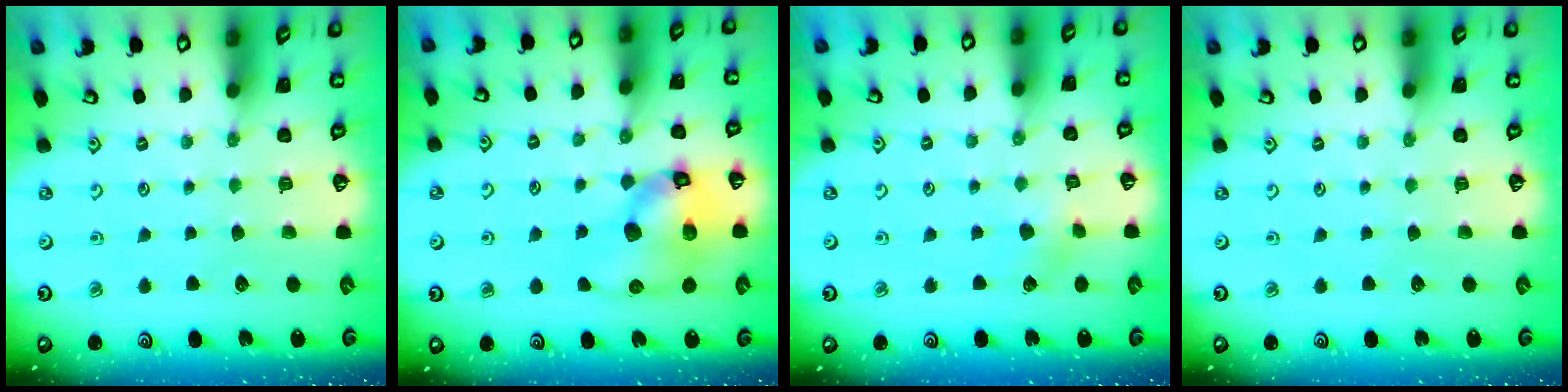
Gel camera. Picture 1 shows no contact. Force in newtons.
{"total": 14.4, "press": 14.2, "slide": 2.1}
{"total": 3.1, "press": 3.1, "slide": 0.5}
{"total": 0.0}